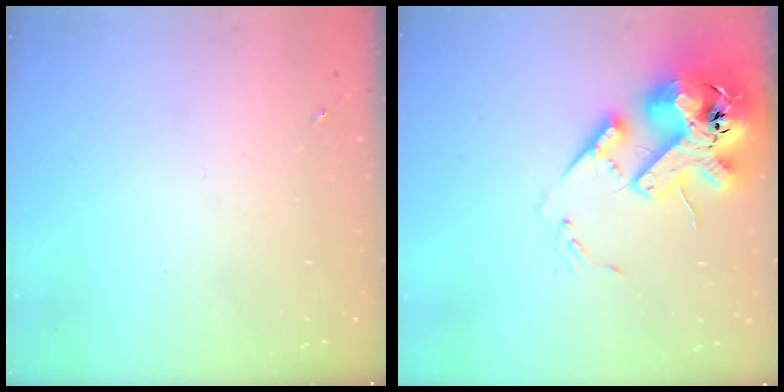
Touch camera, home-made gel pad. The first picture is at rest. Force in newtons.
{"total": 21.9, "press": 21.5, "slide": 4.0}